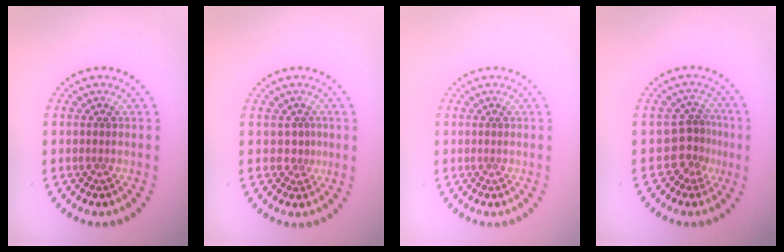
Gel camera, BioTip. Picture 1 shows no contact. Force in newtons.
{"total": 1.0, "press": 0.5, "slide": 0.9}
{"total": 0.0}
{"total": 2.7, "press": 1.7, "slide": 2.0}